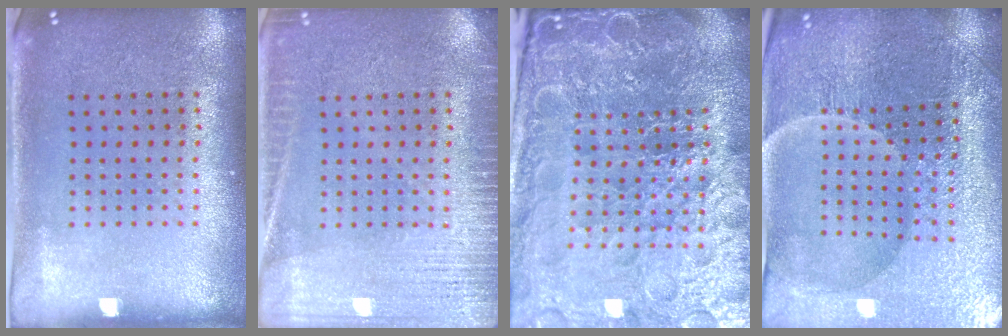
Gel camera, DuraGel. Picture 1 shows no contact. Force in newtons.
{"total": 3.6, "press": 3.6, "slide": 0.6}
{"total": 6.9, "press": 6.0, "slide": 3.3}
{"total": 4.4, "press": 4.4, "slide": 0.8}